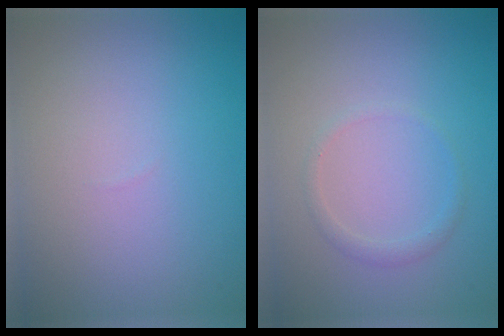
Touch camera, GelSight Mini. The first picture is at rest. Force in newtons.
{"total": 1.1, "press": 1.0, "slide": 0.1}